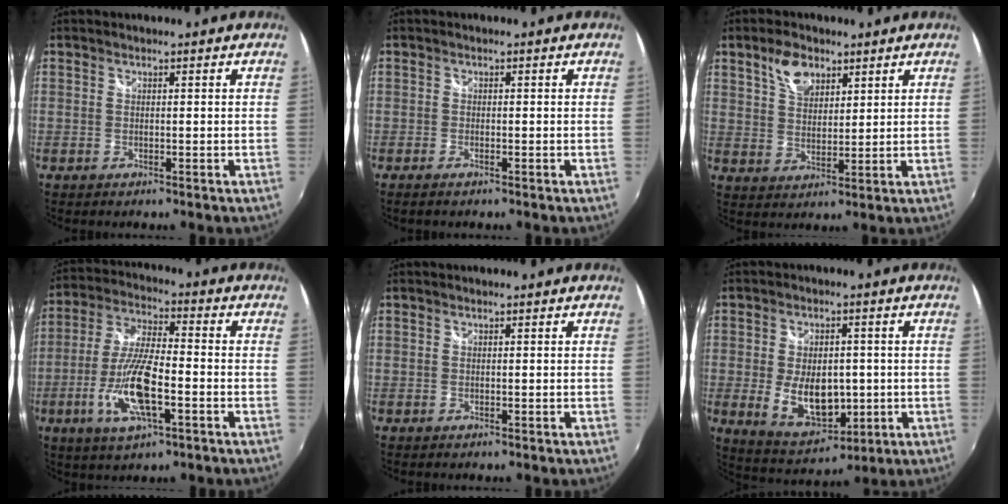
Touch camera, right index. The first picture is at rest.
{"total": 1.2, "force": [-1.0, 0.4, 0.6], "torque": [-0.015, -0.003, -0.021]}
{"total": 6.7, "force": [3.9, 3.8, 3.8], "torque": [-0.066, 0.011, 0.072]}
{"total": 13.6, "force": [-4.5, 4.1, 12.1], "torque": [-0.255, -0.009, -0.086]}
{"total": 0.0}
{"total": 11.0, "force": [-1.4, 6.8, 8.5], "torque": [-0.166, -0.015, -0.004]}